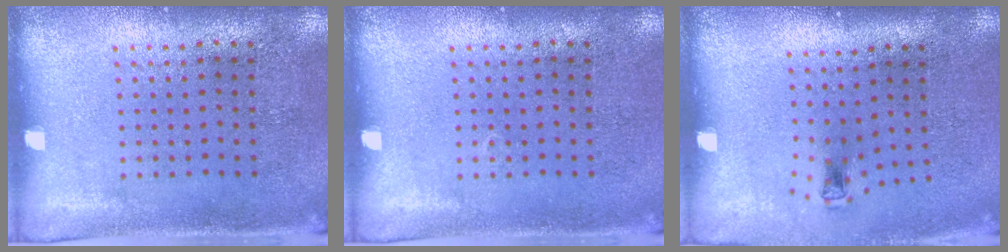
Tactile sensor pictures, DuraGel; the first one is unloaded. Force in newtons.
{"total": 0.0}
{"total": 0.6, "press": 0.3, "slide": 0.6}